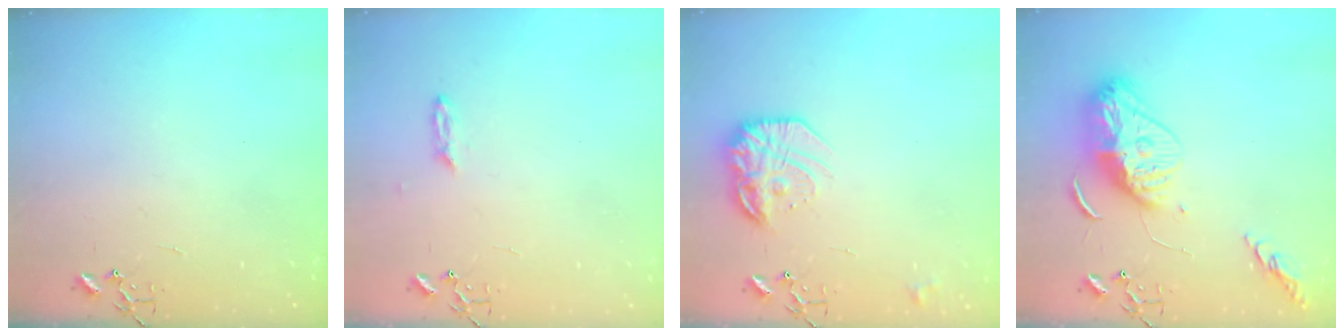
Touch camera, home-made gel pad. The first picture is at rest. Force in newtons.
{"total": 2.3, "press": 2.2, "slide": 0.4}
{"total": 17.3, "press": 17.2, "slide": 1.2}
{"total": 15.2, "press": 15.2, "slide": 1.3}